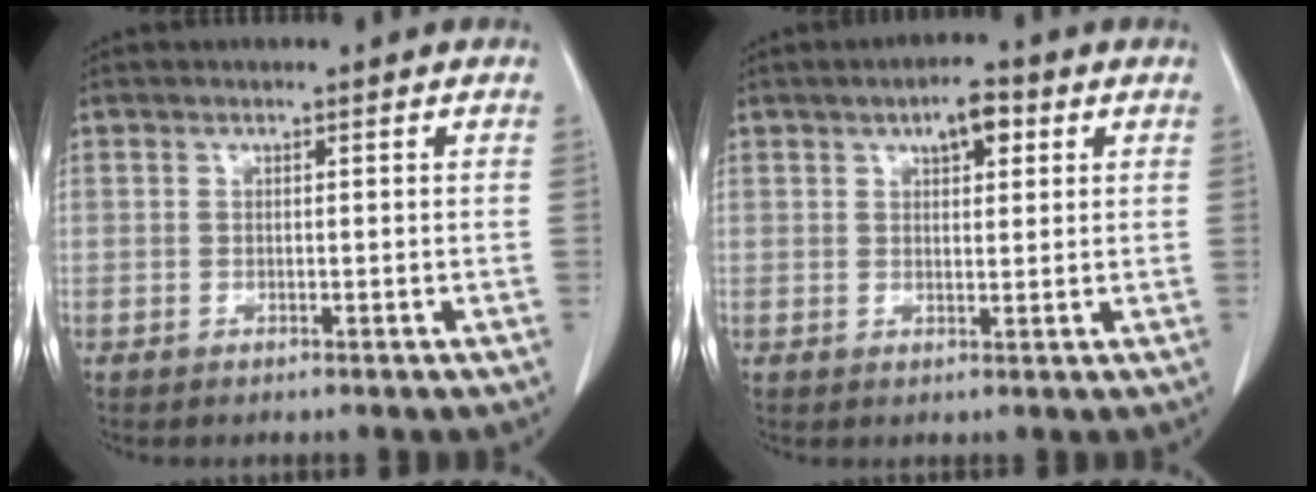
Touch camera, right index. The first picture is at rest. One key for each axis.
{"total": 4.4, "fx": 2.1, "fy": 1.7, "fz": 3.4, "tx": -0.054, "ty": 0.008, "tz": 0.031}